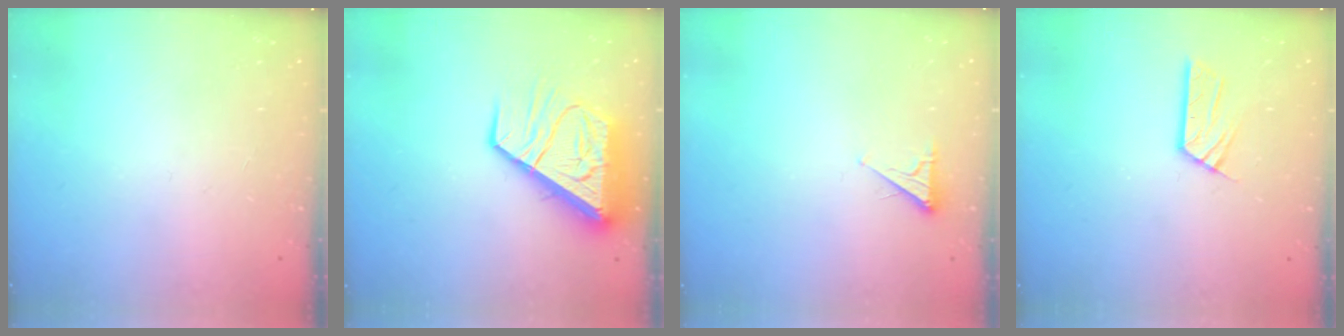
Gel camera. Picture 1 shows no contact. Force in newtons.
{"total": 13.8, "press": 13.7, "slide": 1.6}
{"total": 2.5, "press": 2.5, "slide": 0.5}
{"total": 7.1, "press": 7.1, "slide": 0.5}